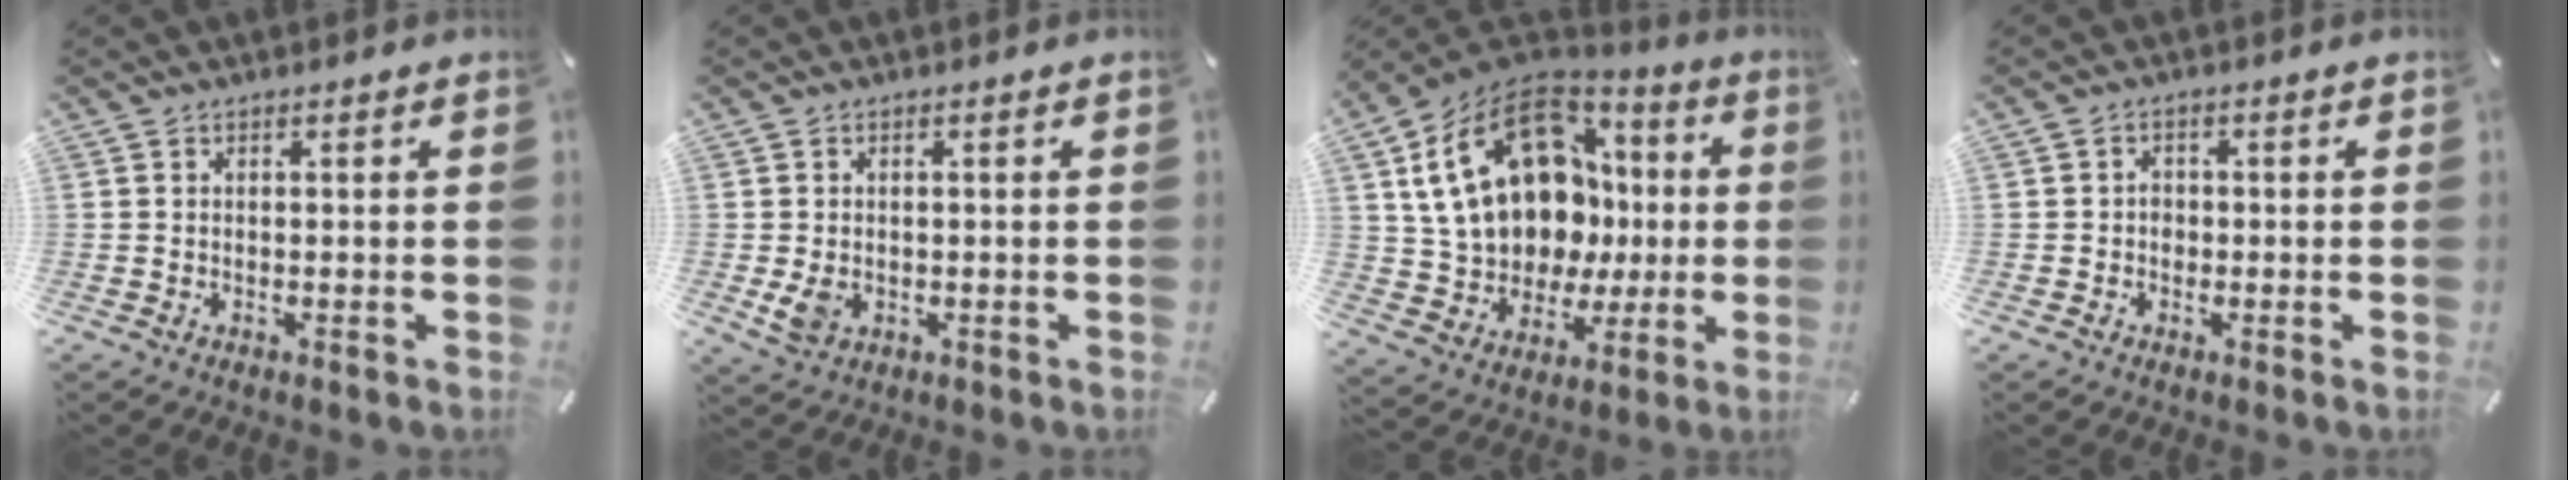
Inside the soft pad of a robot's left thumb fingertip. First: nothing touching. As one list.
[{"total": 3.7, "force": [-0.4, 2.7, 2.5], "torque": [-0.058, -0.005, -0.013]}, {"total": 23.8, "force": [6.0, 17.4, 15.0], "torque": [-0.282, -0.025, 0.129]}, {"total": 1.9, "force": [-0.4, 1.7, 0.8], "torque": [-0.017, 0.007, -0.010]}]